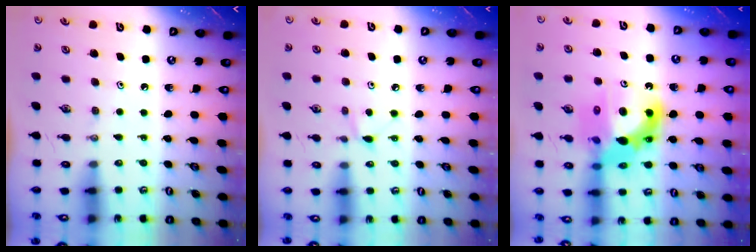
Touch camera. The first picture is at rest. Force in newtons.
{"total": 4.7, "press": 4.7, "slide": 0.6}
{"total": 15.9, "press": 15.8, "slide": 1.5}